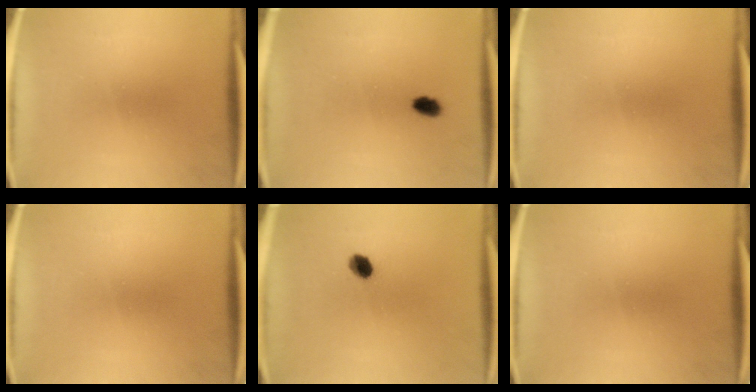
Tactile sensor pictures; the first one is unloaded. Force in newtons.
{"total": 2.3}
{"total": 0.0}
{"total": 0.0}
{"total": 3.4}
{"total": 0.0}